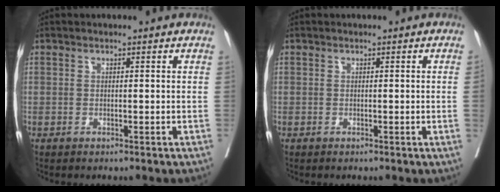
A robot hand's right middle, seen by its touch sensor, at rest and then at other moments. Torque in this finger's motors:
{"motor_torque": [1.00, -1.14, -0.55, -0.07]}